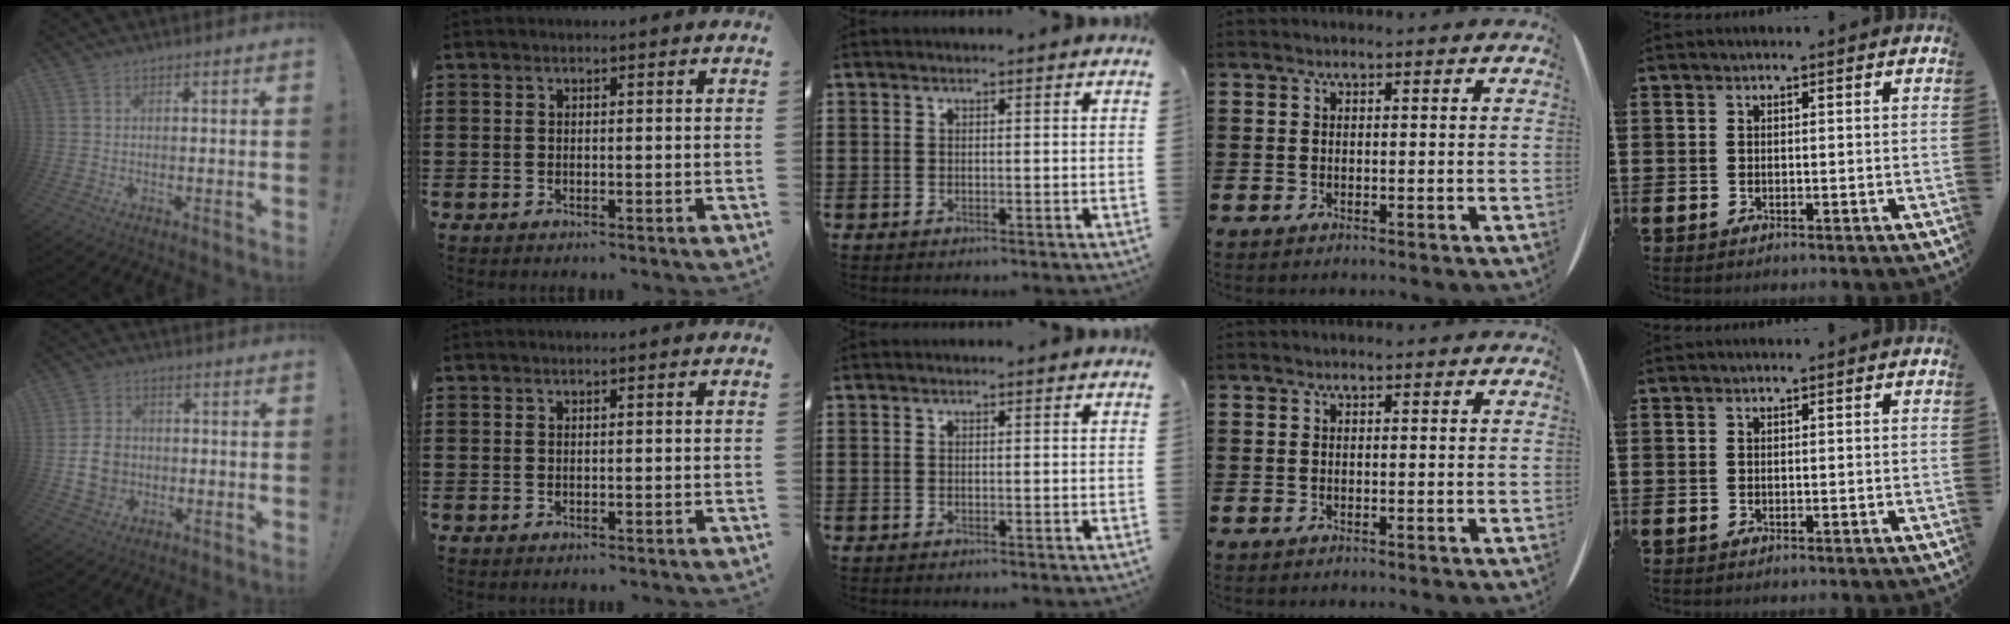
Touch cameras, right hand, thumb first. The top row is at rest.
{"thumb": {"total": 8.1, "force": [-1.2, 7.1, 3.8], "torque": [-0.070, 0.015, -0.017]}}